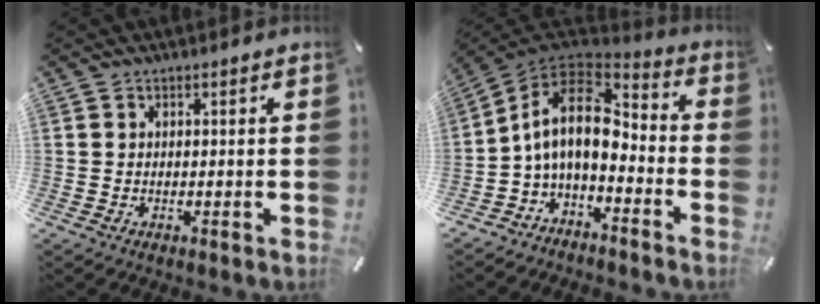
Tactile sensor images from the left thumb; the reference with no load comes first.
{"total": 12.6, "force": [-0.2, 7.7, 10.0], "torque": [-0.210, 0.005, -0.006]}